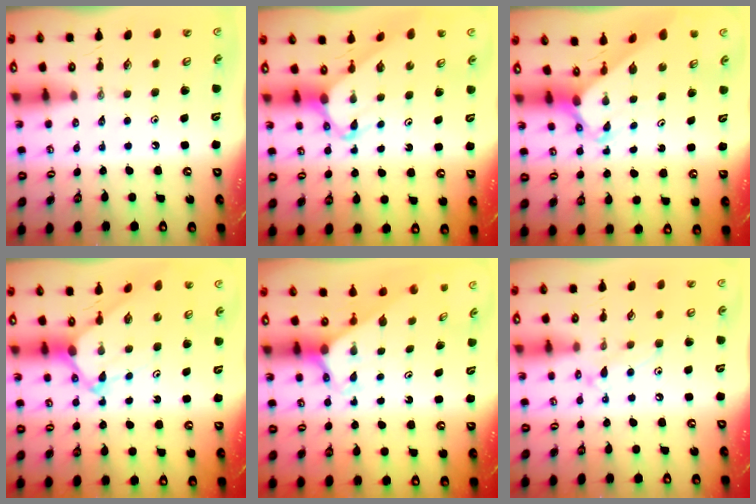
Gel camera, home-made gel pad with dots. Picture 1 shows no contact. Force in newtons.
{"total": 5.3, "press": 5.3, "slide": 0.4}
{"total": 3.6, "press": 3.6, "slide": 0.3}
{"total": 5.6, "press": 5.6, "slide": 0.6}
{"total": 2.4, "press": 2.4, "slide": 0.2}
{"total": 9.9, "press": 9.9, "slide": 0.8}